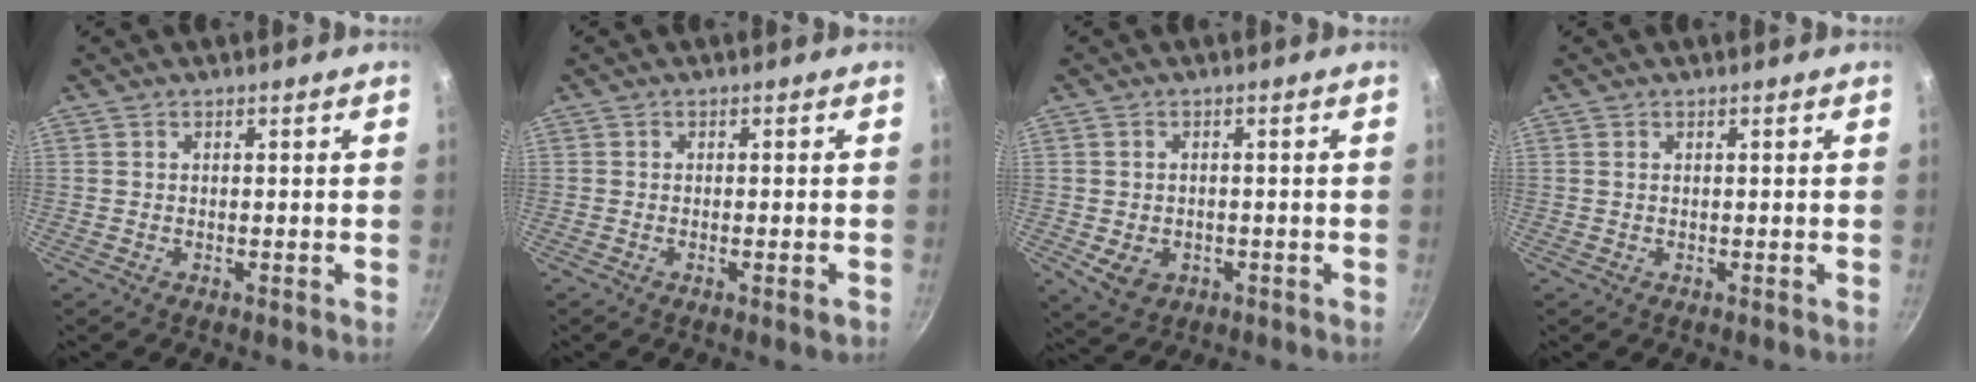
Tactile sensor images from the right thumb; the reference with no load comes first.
{"total": 1.9, "force": [-0.8, 0.3, 1.7], "torque": [-0.032, 0.002, -0.016]}
{"total": 5.0, "force": [-1.3, 3.9, 2.8], "torque": [-0.036, 0.000, -0.008]}
{"total": 0.0}